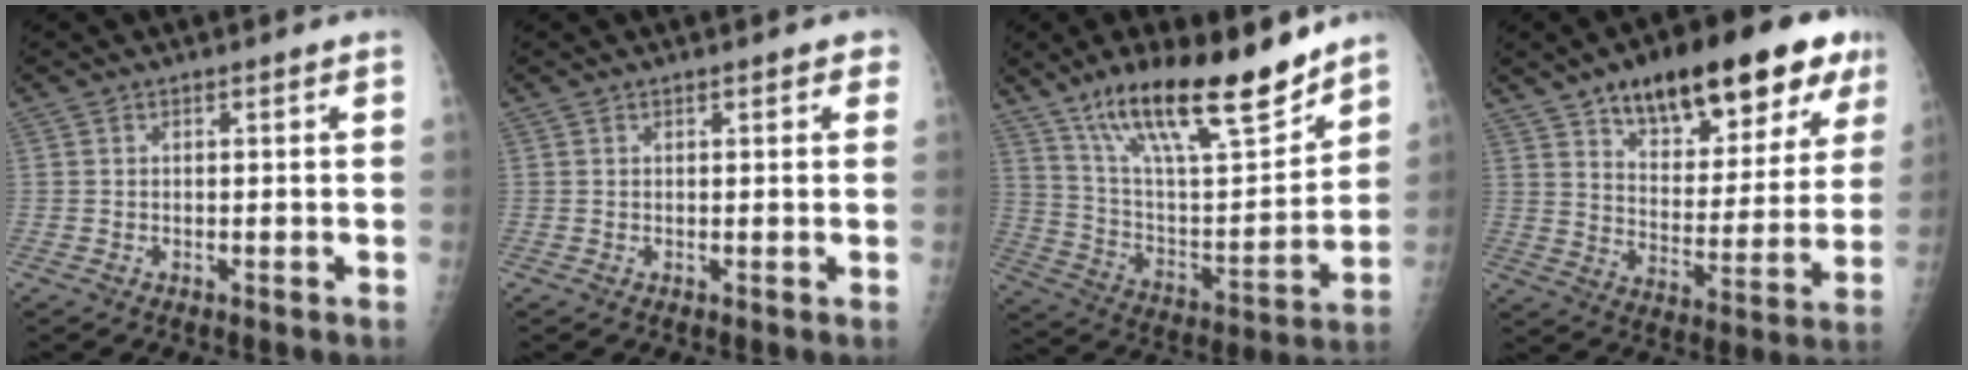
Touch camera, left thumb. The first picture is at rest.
{"total": 1.7, "force": [0.9, 0.7, 1.2], "torque": [-0.005, 0.000, 0.009]}
{"total": 23.0, "force": [16.5, 6.1, 14.8], "torque": [-0.219, -0.074, 0.290]}
{"total": 23.7, "force": [13.8, 9.8, 16.7], "torque": [-0.199, -0.030, 0.208]}